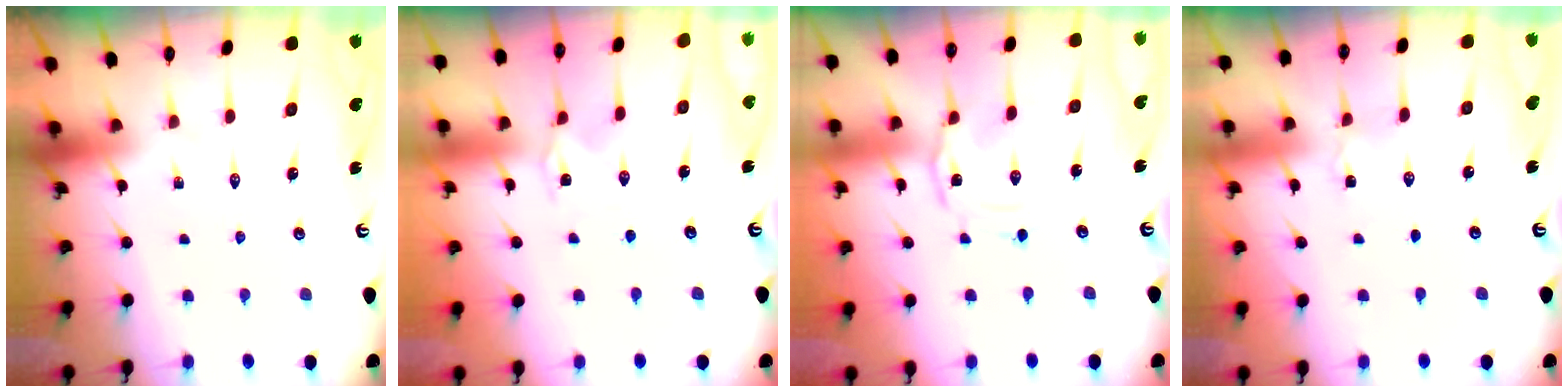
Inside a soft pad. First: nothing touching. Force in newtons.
{"total": 1.4, "press": 1.4, "slide": 0.1}
{"total": 2.0, "press": 2.0, "slide": 0.3}
{"total": 2.2, "press": 2.2, "slide": 0.2}